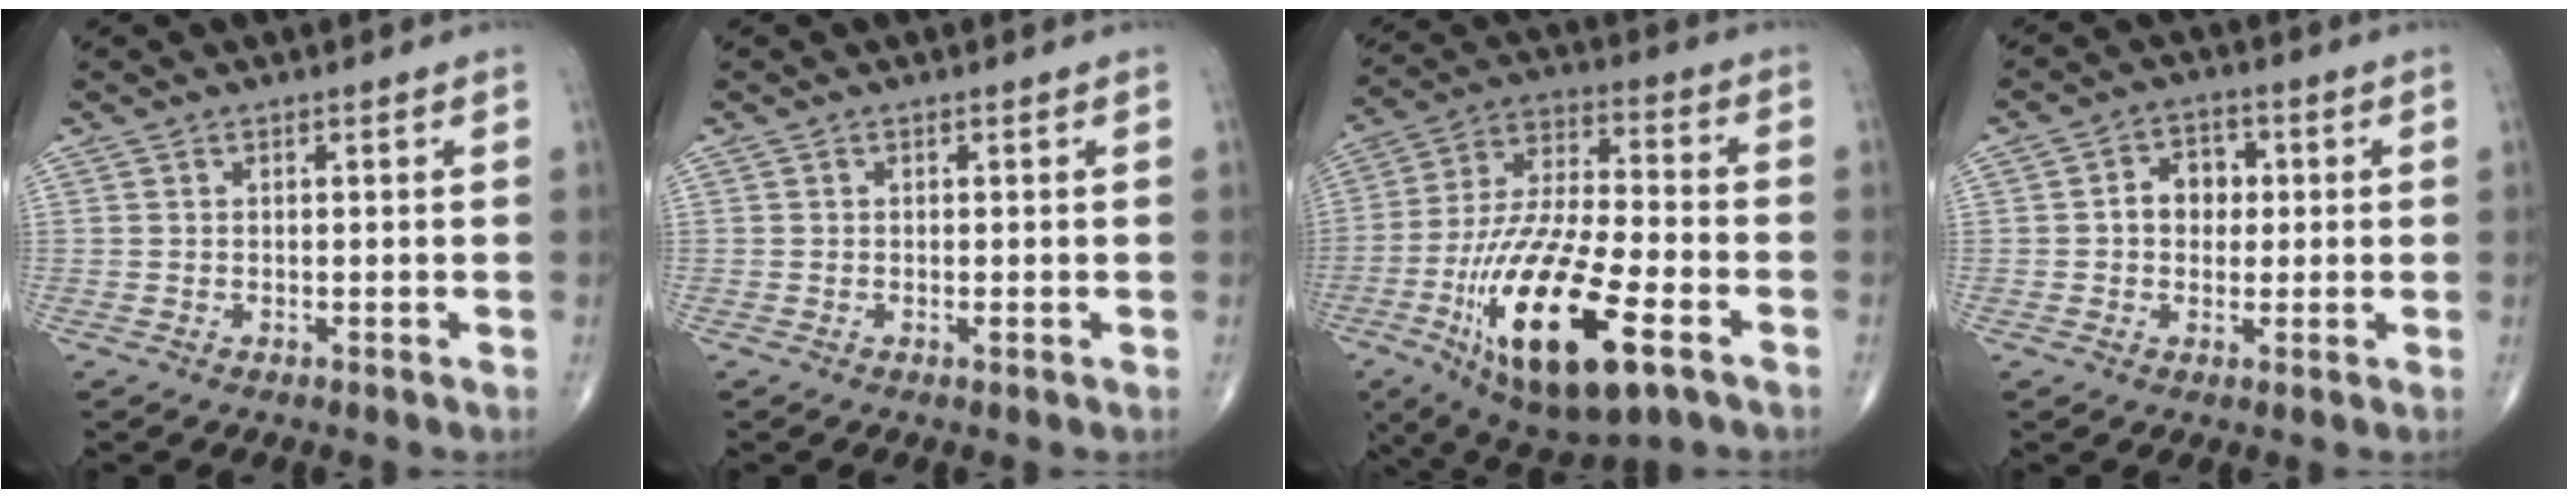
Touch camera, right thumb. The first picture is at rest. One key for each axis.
{"total": 0.5, "fx": -0.1, "fy": 0.1, "fz": 0.5, "tx": -0.010, "ty": -0.002, "tz": -0.003}
{"total": 24.4, "fx": -9.8, "fy": 8.5, "fz": 20.7, "tx": -0.422, "ty": 0.018, "tz": -0.166}
{"total": 6.0, "fx": 0.4, "fy": 4.8, "fz": 3.6, "tx": -0.029, "ty": 0.015, "tz": 0.000}